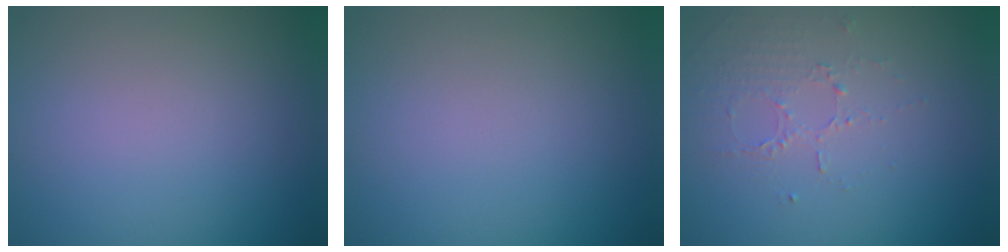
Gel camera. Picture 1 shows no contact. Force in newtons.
{"total": 0.0}
{"total": 1.6, "press": 1.0, "slide": 1.3}